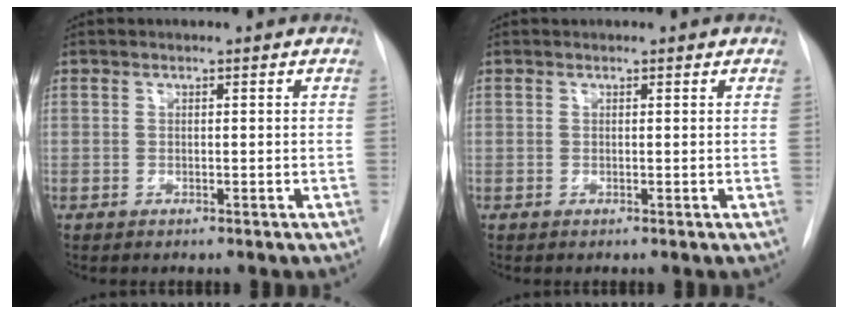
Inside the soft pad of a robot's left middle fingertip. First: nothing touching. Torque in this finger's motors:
{"motor_torque": [0.05, -0.04, -0.01, 0.01]}